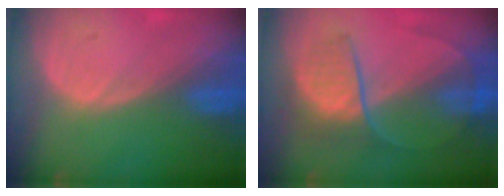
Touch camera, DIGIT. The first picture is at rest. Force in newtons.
{"total": 6.9, "press": 6.6, "slide": 1.7}